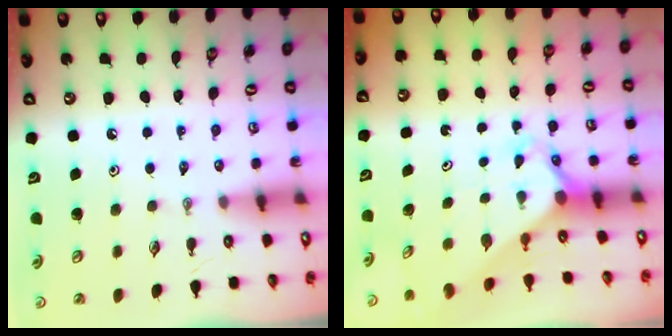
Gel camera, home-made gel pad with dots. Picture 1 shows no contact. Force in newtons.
{"total": 2.5, "press": 2.5, "slide": 0.2}